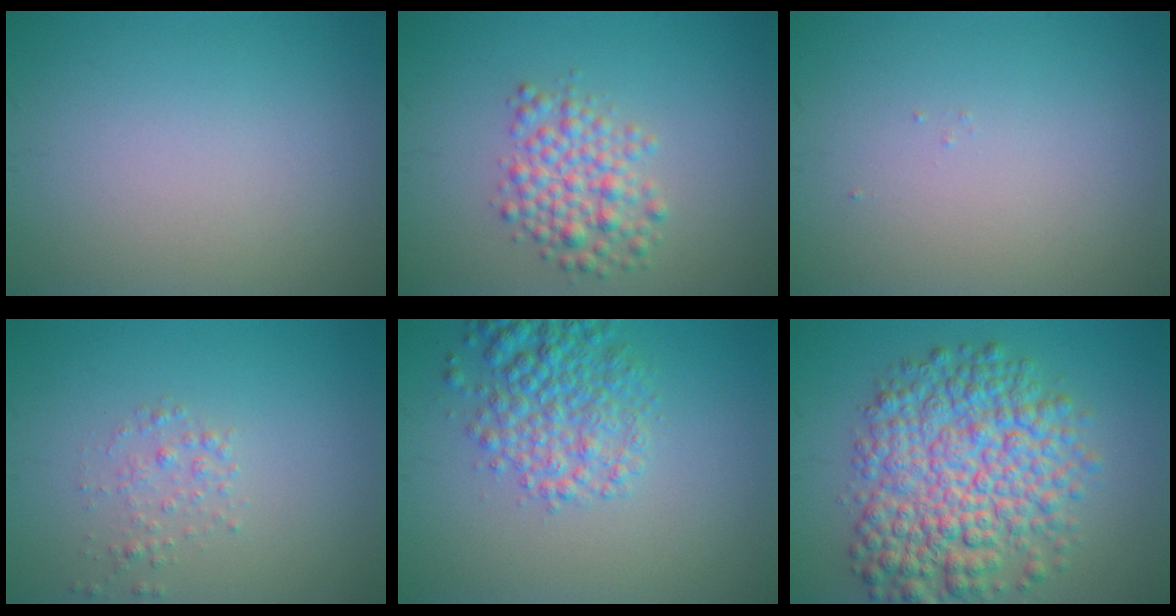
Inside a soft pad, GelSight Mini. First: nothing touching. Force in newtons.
{"total": 3.6, "press": 3.6, "slide": 0.2}
{"total": 0.0}
{"total": 1.4, "press": 1.4, "slide": 0.0}
{"total": 4.7, "press": 4.7, "slide": 0.3}
{"total": 9.6, "press": 9.6, "slide": 0.2}